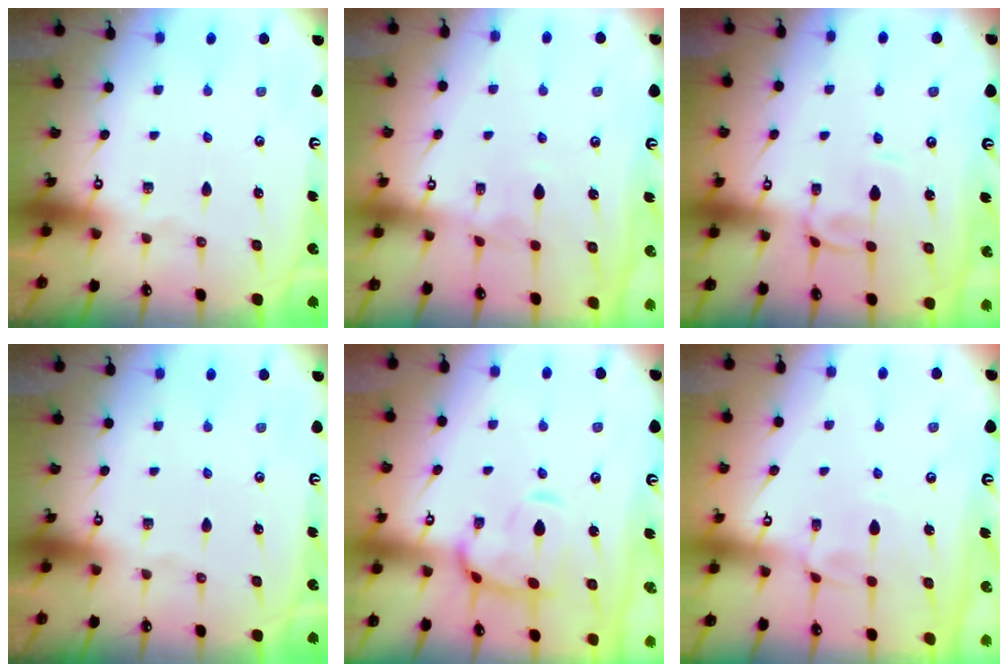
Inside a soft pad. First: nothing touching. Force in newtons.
{"total": 3.2, "press": 3.2, "slide": 0.1}
{"total": 2.7, "press": 2.7, "slide": 0.2}
{"total": 0.0}
{"total": 3.4, "press": 3.3, "slide": 0.7}
{"total": 1.4, "press": 1.0, "slide": 1.0}